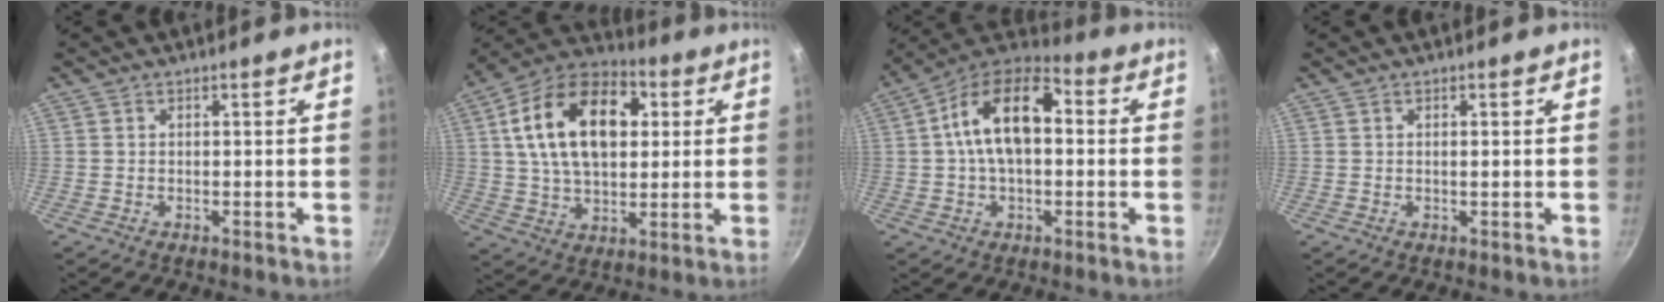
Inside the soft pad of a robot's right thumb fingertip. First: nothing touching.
{"total": 21.4, "force": [3.9, 13.6, 16.1], "torque": [-0.249, 0.021, 0.050]}
{"total": 15.7, "force": [1.6, 9.0, 12.7], "torque": [-0.198, 0.032, 0.005]}
{"total": 0.7, "force": [0.1, 0.1, 0.6], "torque": [-0.012, 0.000, 0.001]}